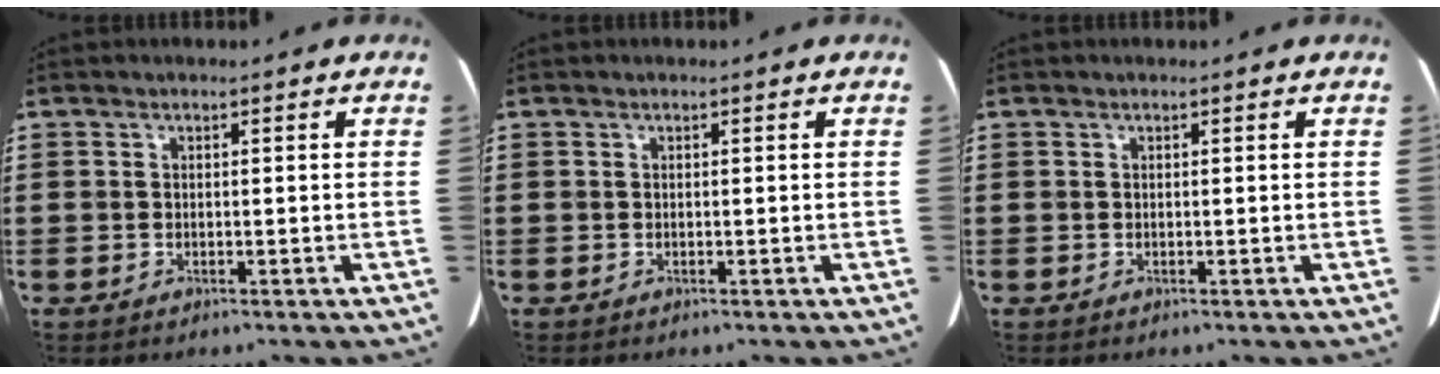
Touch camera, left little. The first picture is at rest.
{"total": 0.0}
{"total": 0.0}